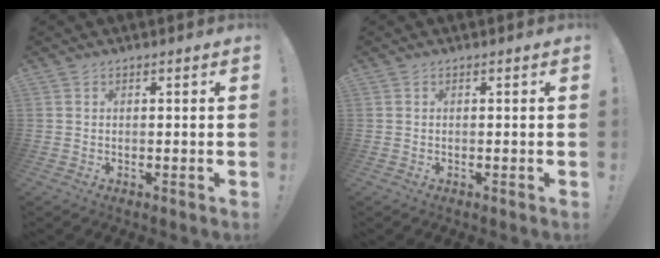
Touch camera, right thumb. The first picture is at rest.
{"total": 0.0}